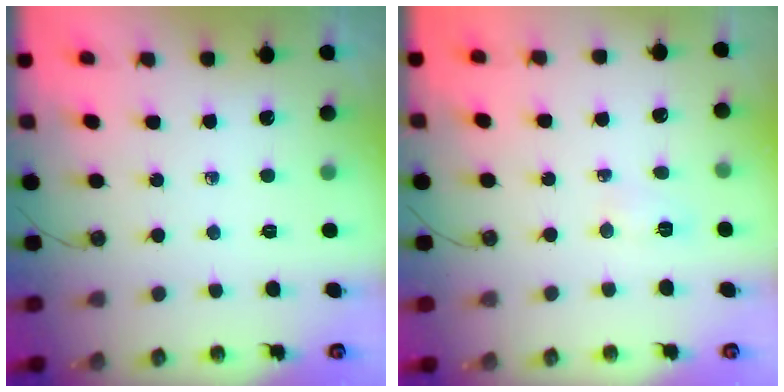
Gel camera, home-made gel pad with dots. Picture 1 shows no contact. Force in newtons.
{"total": 3.5, "press": 3.4, "slide": 0.4}